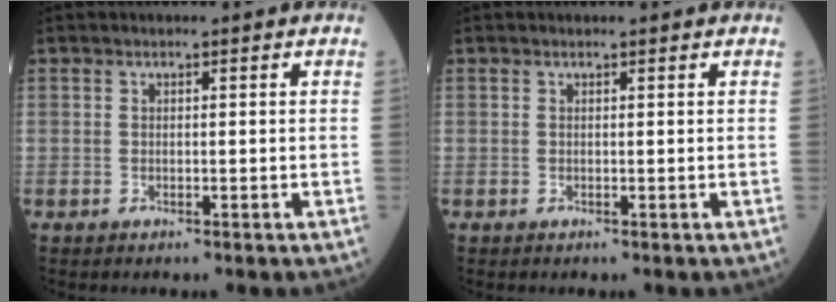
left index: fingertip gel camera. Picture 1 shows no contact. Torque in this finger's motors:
{"motor_torque": [0.12, 0.24, -0.02, -0.01]}